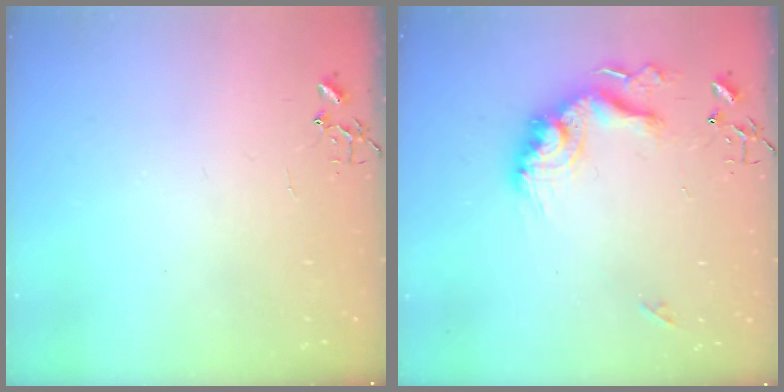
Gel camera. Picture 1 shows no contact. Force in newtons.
{"total": 18.3, "press": 18.2, "slide": 2.0}